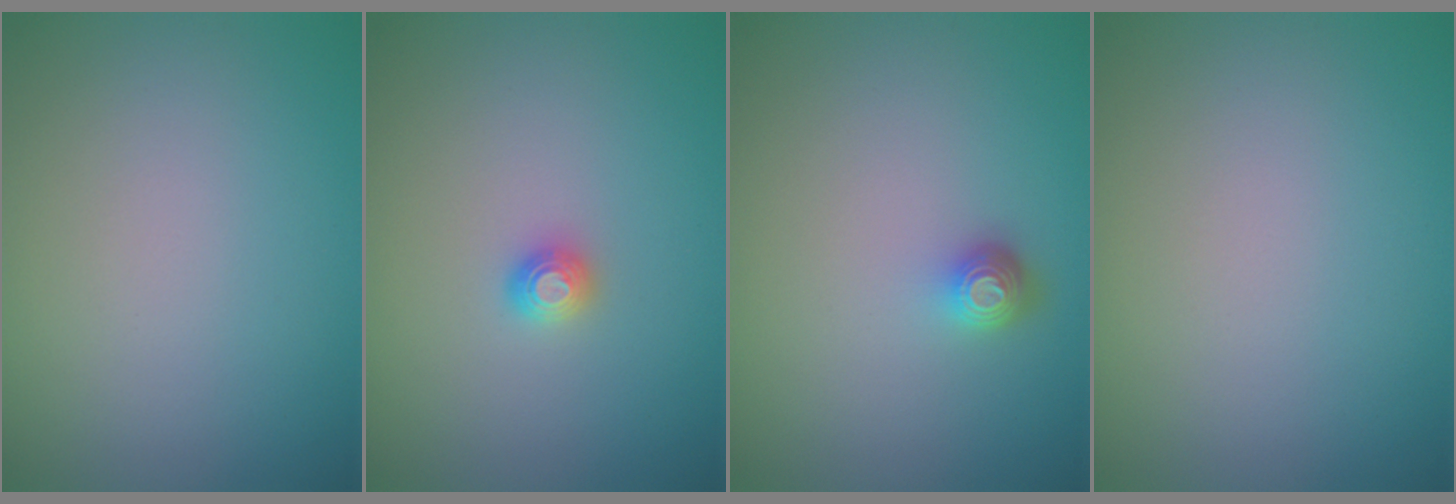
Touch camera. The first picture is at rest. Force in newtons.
{"total": 1.2, "press": 1.2, "slide": 0.1}
{"total": 1.6, "press": 1.3, "slide": 1.0}
{"total": 0.0}